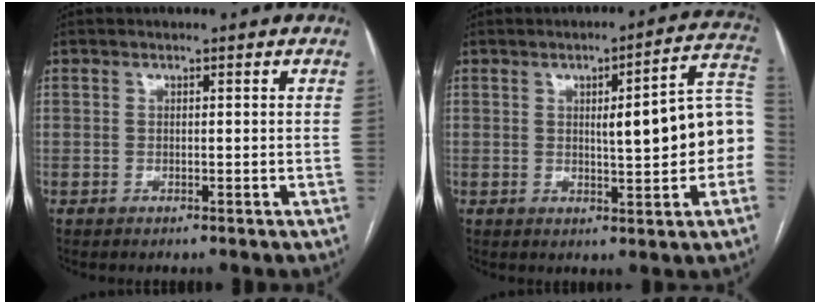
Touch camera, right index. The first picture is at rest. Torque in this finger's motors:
{"motor_torque": [0.46, -0.10, 0.48, 0.12]}